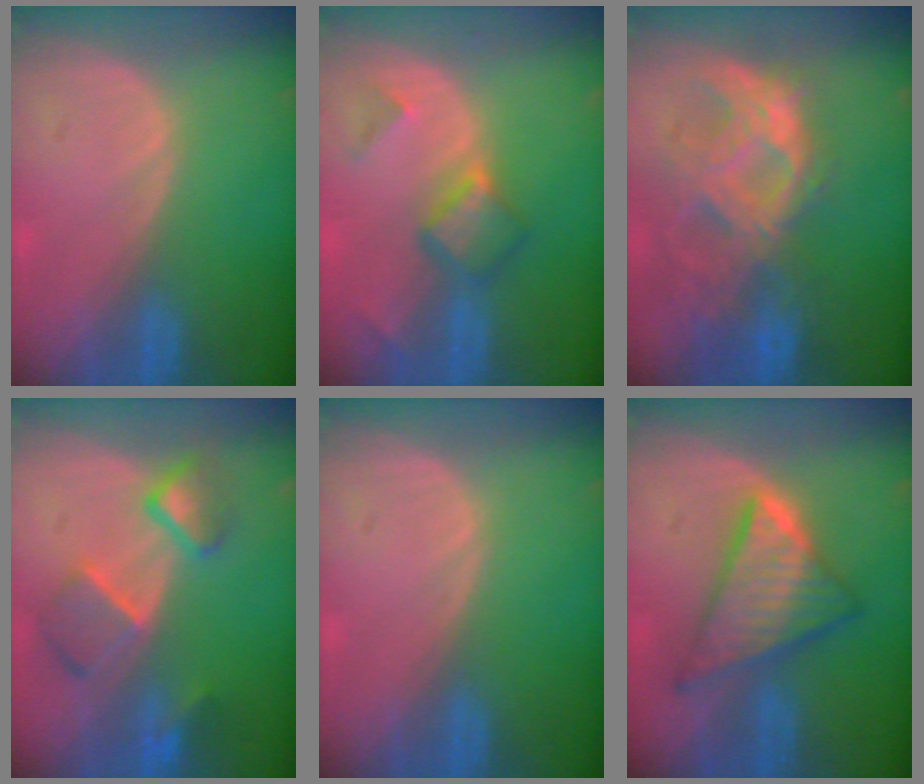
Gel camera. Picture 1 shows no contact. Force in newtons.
{"total": 5.3, "press": 5.0, "slide": 2.0}
{"total": 10.5, "press": 9.2, "slide": 5.0}
{"total": 7.3, "press": 6.8, "slide": 2.4}
{"total": 0.0}
{"total": 9.0, "press": 9.0, "slide": 0.7}